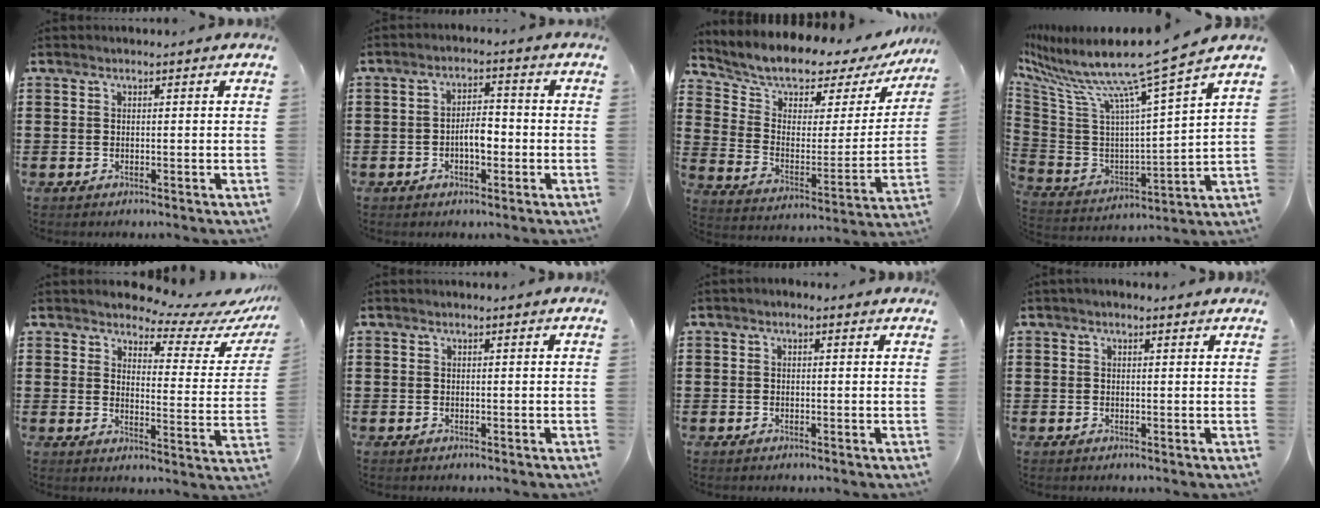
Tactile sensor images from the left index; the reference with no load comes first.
{"total": 4.1, "force": [-1.0, 1.7, 3.6], "torque": [-0.064, 0.004, -0.023]}
{"total": 5.3, "force": [4.8, 2.2, 0.8], "torque": [-0.046, -0.047, 0.077]}
{"total": 12.2, "force": [9.6, -0.7, 7.5], "torque": [-0.180, -0.075, 0.150]}
{"total": 5.7, "force": [5.2, 1.5, 1.9], "torque": [-0.042, -0.036, 0.085]}
{"total": 0.0}
{"total": 0.7, "force": [-0.2, 0.6, 0.3], "torque": [-0.007, 0.003, -0.004]}
{"total": 0.8, "force": [0.4, 0.6, 0.4], "torque": [-0.010, 0.005, 0.007]}